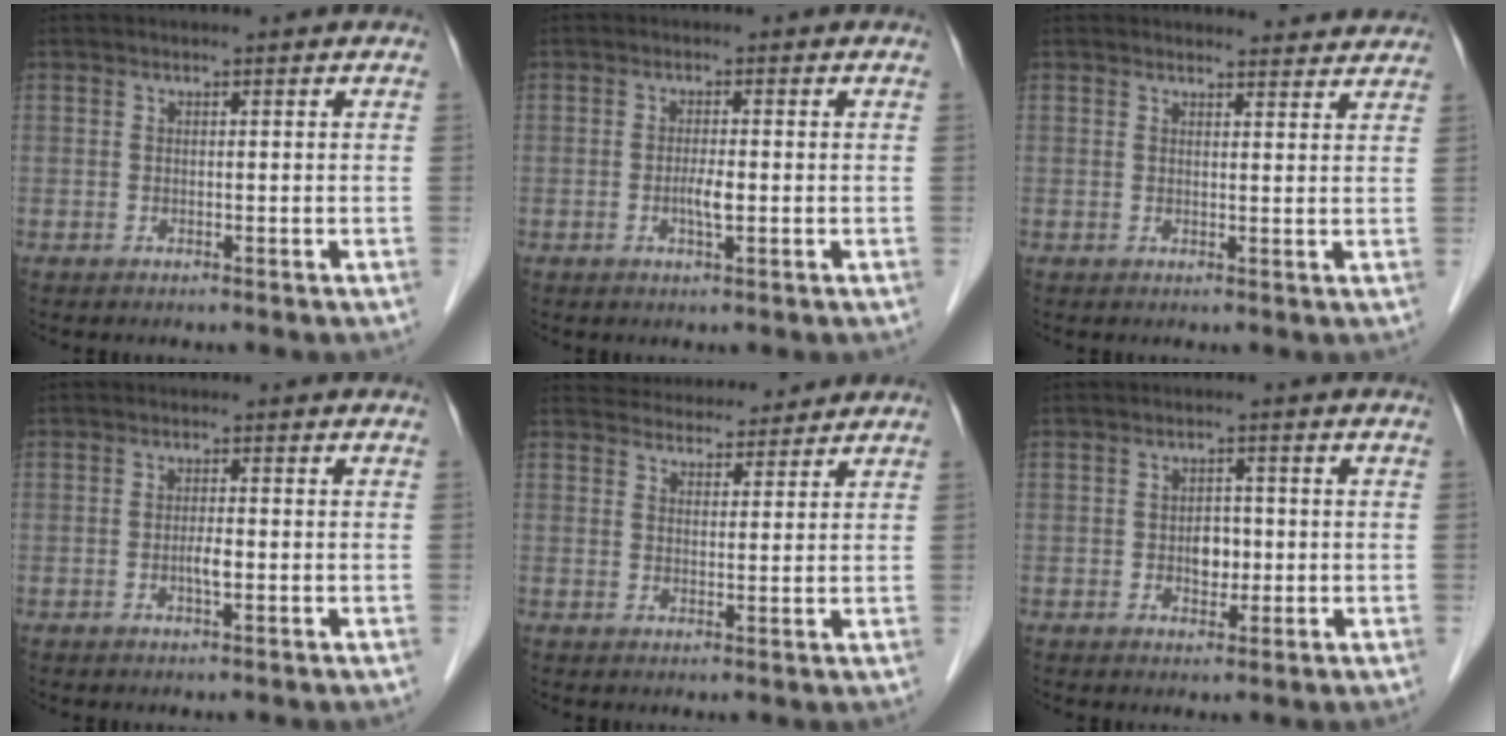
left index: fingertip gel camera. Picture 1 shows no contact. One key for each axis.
{"total": 2.2, "fx": -0.5, "fy": 0.4, "fz": 2.1, "tx": -0.043, "ty": -0.001, "tz": -0.009}
{"total": 5.7, "fx": 5.5, "fy": 1.0, "fz": 0.3, "tx": 0.002, "ty": 0.002, "tz": 0.049}
{"total": 1.7, "fx": -0.5, "fy": 0.3, "fz": 1.6, "tx": -0.032, "ty": 0.000, "tz": -0.009}
{"total": 8.3, "fx": 8.0, "fy": 1.8, "fz": 1.0, "tx": -0.008, "ty": 0.018, "tz": 0.109}
{"total": 3.1, "fx": -0.4, "fy": 2.1, "fz": 2.2, "tx": -0.031, "ty": 0.005, "tz": -0.002}